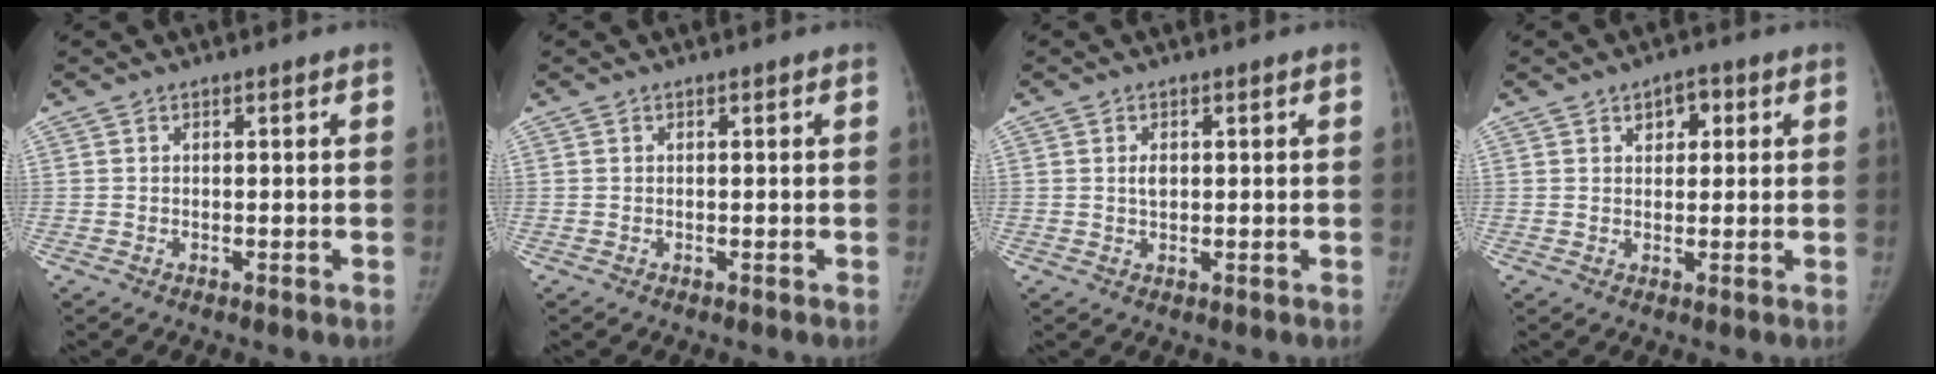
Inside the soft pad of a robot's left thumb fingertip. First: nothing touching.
{"total": 0.0}
{"total": 1.8, "force": [0.4, 1.1, 1.3], "torque": [-0.018, 0.001, 0.007]}
{"total": 3.8, "force": [1.6, 2.5, 2.3], "torque": [-0.009, -0.001, 0.019]}